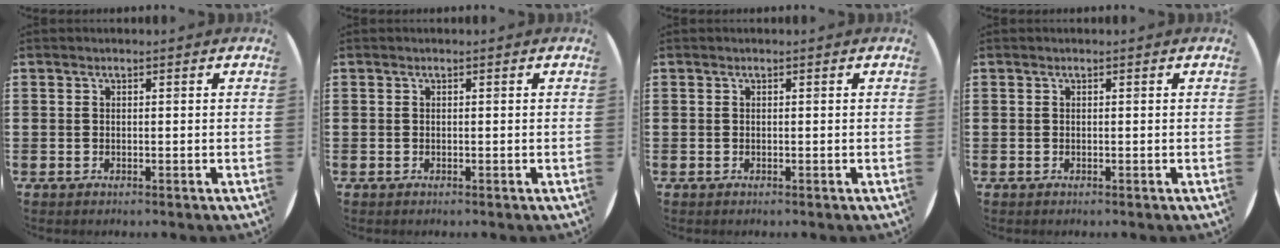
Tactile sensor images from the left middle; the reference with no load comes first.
{"total": 0.0}
{"total": 0.0}
{"total": 0.0}